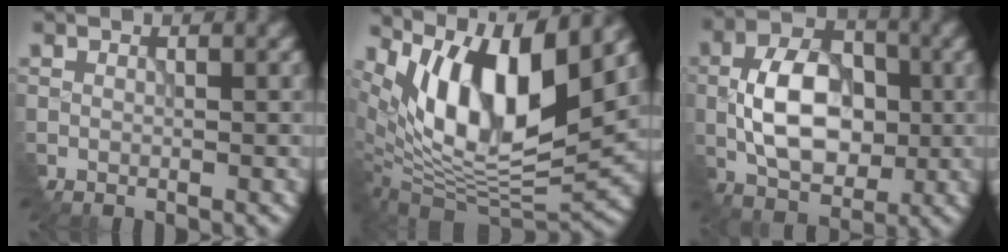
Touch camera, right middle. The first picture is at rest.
{"total": 12.3, "force": [5.3, 4.4, 10.2], "torque": [-0.176, 0.000, 0.098]}
{"total": 7.8, "force": [-1.0, 4.8, 6.0], "torque": [-0.114, 0.005, -0.023]}